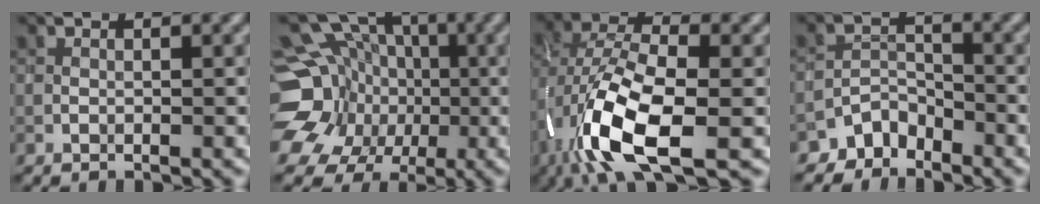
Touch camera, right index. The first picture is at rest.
{"total": 15.0, "force": [-2.2, 13.2, 6.8], "torque": [-0.162, 0.005, -0.043]}
{"total": 11.6, "force": [-4.5, 4.9, 9.5], "torque": [-0.197, -0.009, -0.090]}
{"total": 2.7, "force": [-2.4, 1.3, -0.1], "torque": [0.013, 0.008, -0.051]}